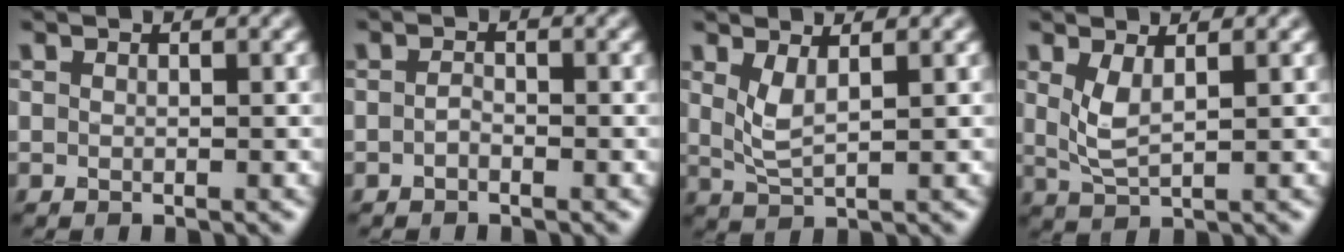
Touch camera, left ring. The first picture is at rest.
{"total": 0.8, "force": [-0.4, 0.4, 0.5], "torque": [-0.012, 0.001, -0.009]}
{"total": 2.4, "force": [1.1, 0.6, 2.0], "torque": [-0.046, -0.008, 0.026]}
{"total": 2.5, "force": [1.0, 0.8, 2.2], "torque": [-0.053, -0.006, 0.025]}